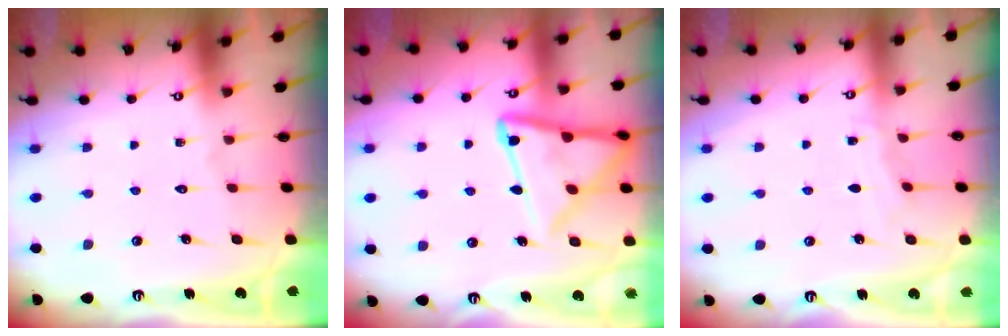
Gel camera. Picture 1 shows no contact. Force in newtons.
{"total": 15.0, "press": 14.9, "slide": 1.1}
{"total": 3.4, "press": 3.4, "slide": 0.5}